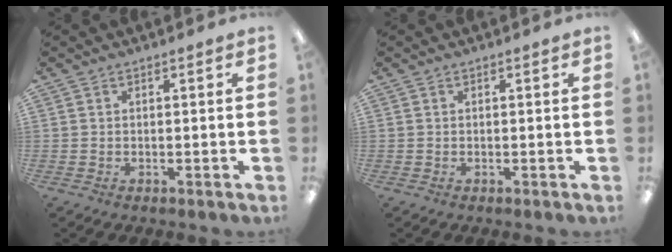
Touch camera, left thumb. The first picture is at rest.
{"total": 0.0}